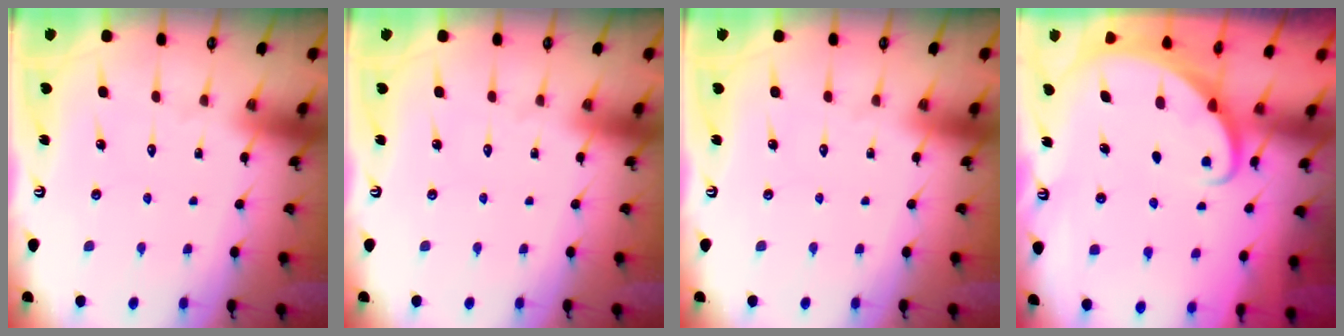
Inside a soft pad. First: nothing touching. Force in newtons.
{"total": 0.0}
{"total": 0.0}
{"total": 2.1, "press": 2.1, "slide": 0.2}